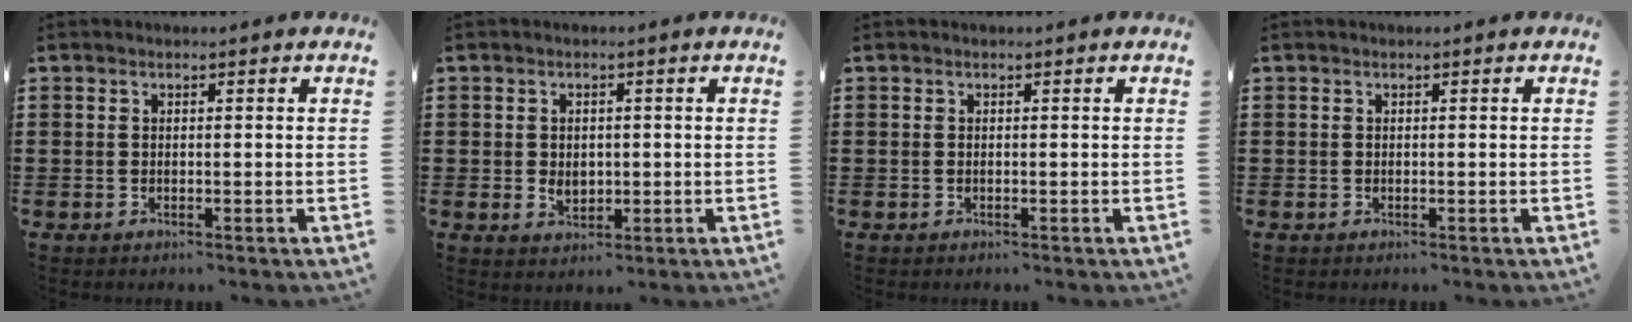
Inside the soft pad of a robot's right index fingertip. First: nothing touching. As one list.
[{"total": 2.5, "force": [-0.3, 1.8, 1.7], "torque": [-0.035, 0.005, -0.007]}, {"total": 0.0}, {"total": 0.0}]